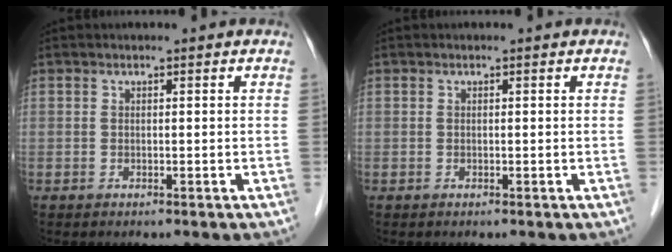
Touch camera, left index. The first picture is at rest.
{"total": 0.0}